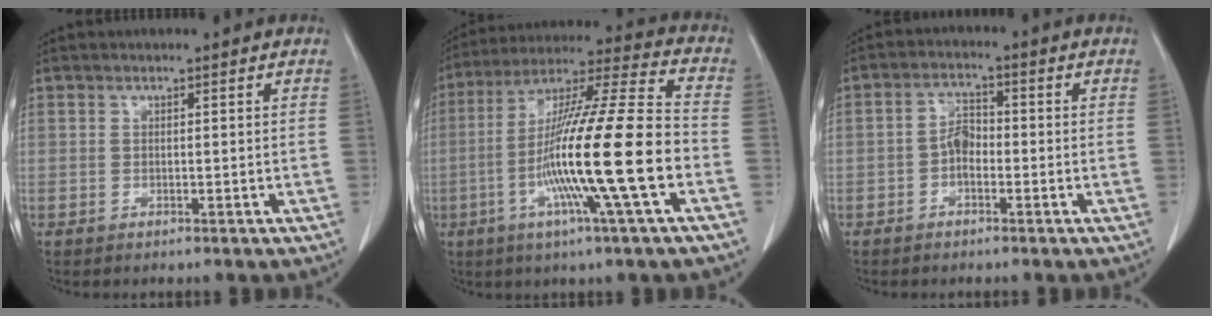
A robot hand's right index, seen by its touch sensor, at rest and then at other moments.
{"total": 20.3, "force": [-5.2, -0.5, 19.6], "torque": [-0.361, -0.013, -0.105]}
{"total": 3.4, "force": [-1.1, 1.9, 2.6], "torque": [-0.048, 0.012, -0.024]}